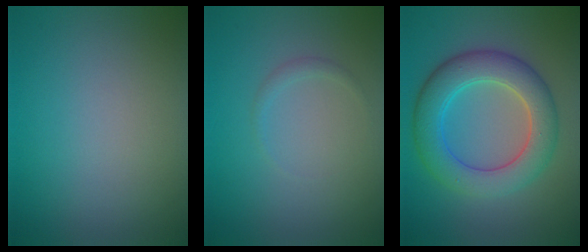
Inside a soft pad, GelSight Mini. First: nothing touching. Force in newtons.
{"total": 0.7, "press": 0.7, "slide": 0.0}
{"total": 6.7, "press": 6.7, "slide": 0.4}